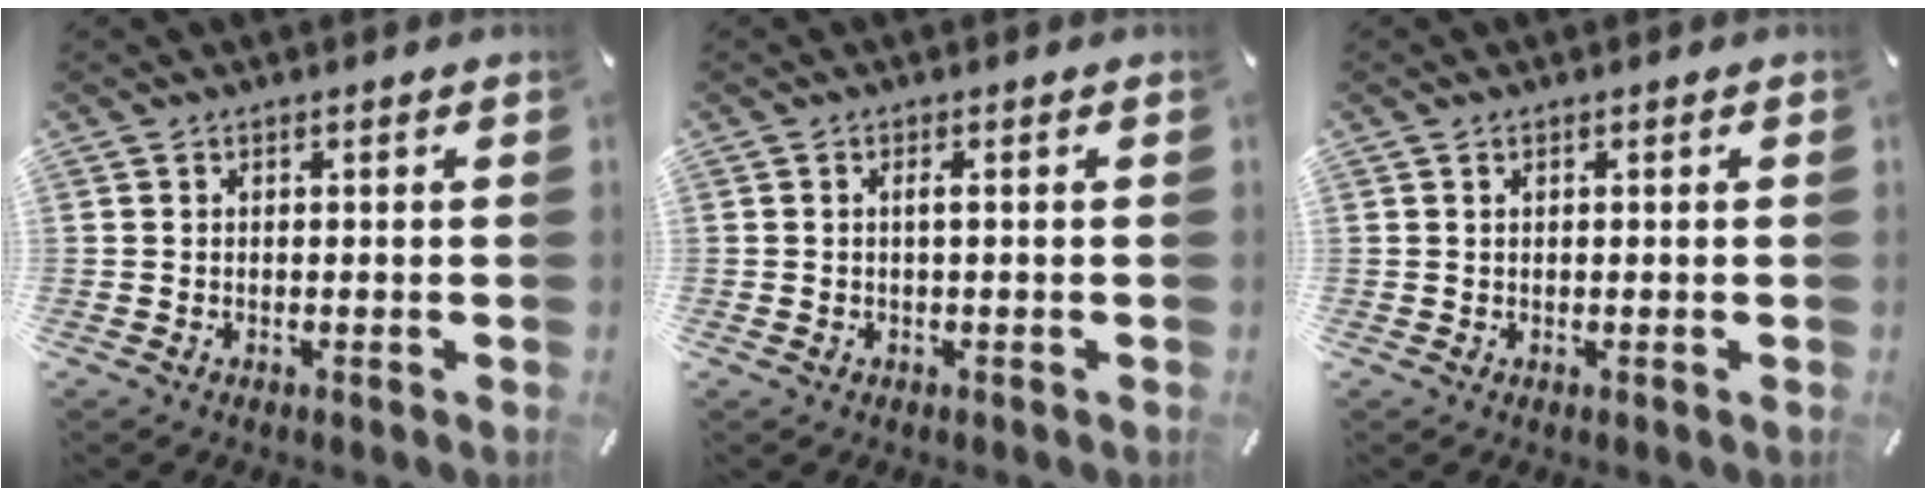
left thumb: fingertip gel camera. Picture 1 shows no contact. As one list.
[{"total": 1.3, "force": [-0.1, 0.1, 1.3], "torque": [-0.023, -0.002, -0.001]}, {"total": 0.7, "force": [0.2, 0.3, 0.6], "torque": [-0.011, 0.001, 0.003]}]